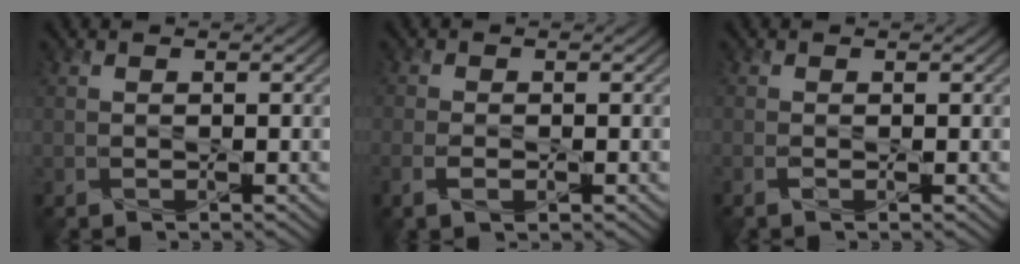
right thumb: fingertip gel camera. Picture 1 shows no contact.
{"total": 2.6, "force": [-1.1, 1.0, 2.1], "torque": [-0.049, -0.005, -0.024]}
{"total": 0.8, "force": [-0.3, 0.1, 0.8], "torque": [-0.018, -0.004, -0.009]}